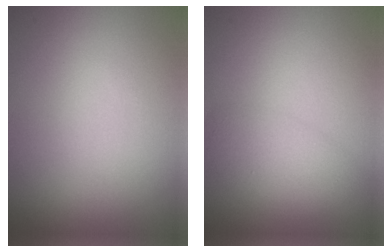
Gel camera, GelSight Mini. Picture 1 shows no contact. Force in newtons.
{"total": 3.0, "press": 3.0, "slide": 0.2}